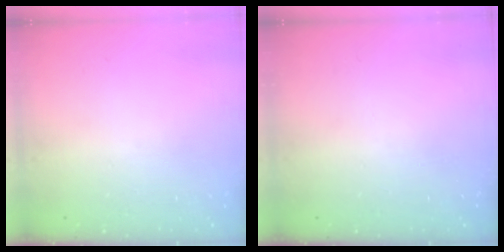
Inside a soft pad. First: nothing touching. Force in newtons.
{"total": 0.0}